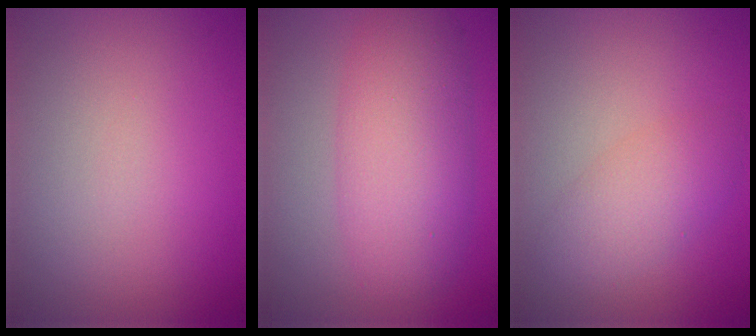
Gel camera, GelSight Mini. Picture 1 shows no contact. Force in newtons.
{"total": 6.6, "press": 6.6, "slide": 0.2}
{"total": 3.3, "press": 3.3, "slide": 0.2}